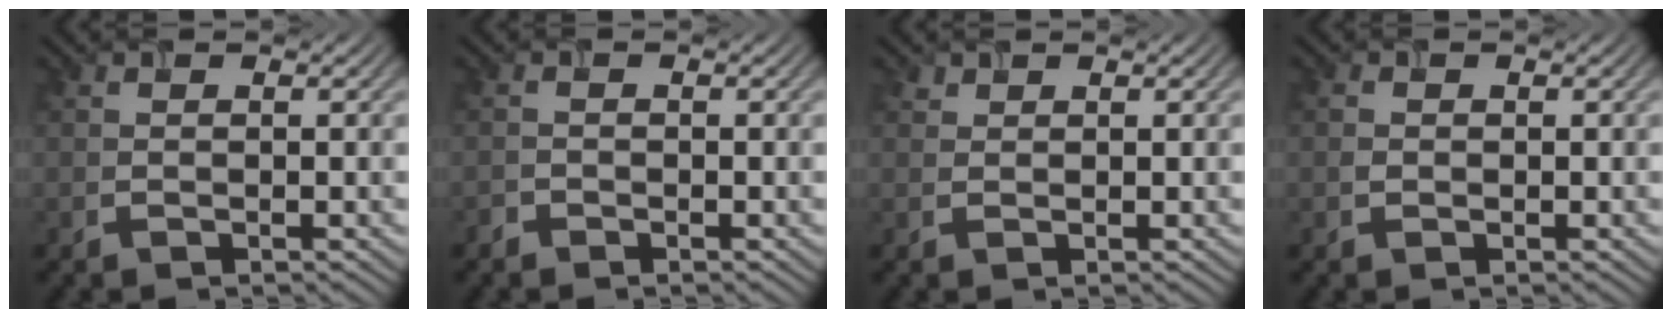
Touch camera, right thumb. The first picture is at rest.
{"total": 0.8, "force": [-0.7, 0.4, 0.1], "torque": [-0.002, -0.001, -0.016]}
{"total": 0.8, "force": [0.6, 0.4, 0.1], "torque": [-0.004, -0.001, 0.014]}
{"total": 0.9, "force": [0.0, 0.8, 0.3], "torque": [-0.007, -0.001, -0.004]}